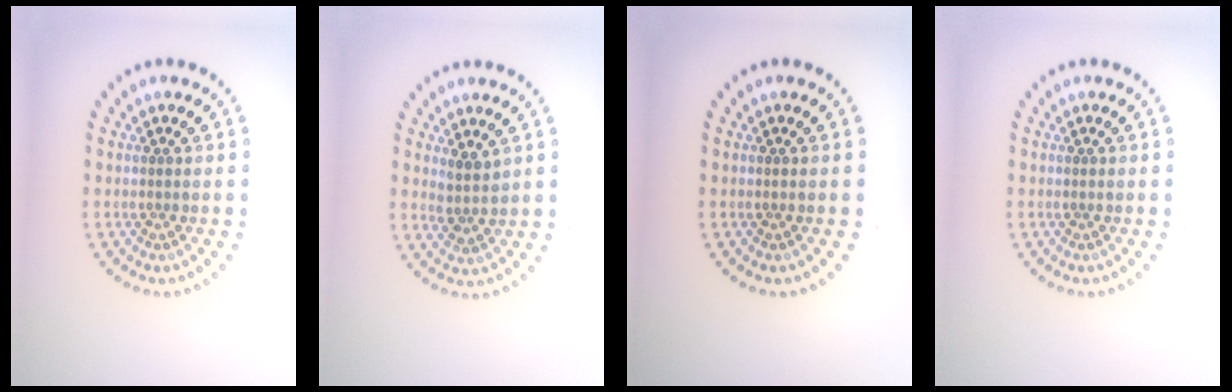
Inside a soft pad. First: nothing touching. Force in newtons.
{"total": 2.0, "press": 1.6, "slide": 1.1}
{"total": 0.0}
{"total": 0.0}